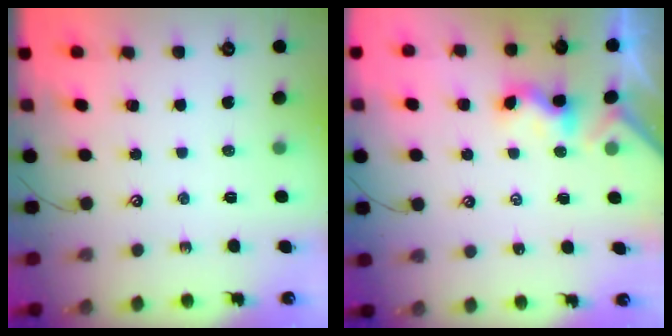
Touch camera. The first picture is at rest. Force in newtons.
{"total": 2.1, "press": 2.1, "slide": 0.3}